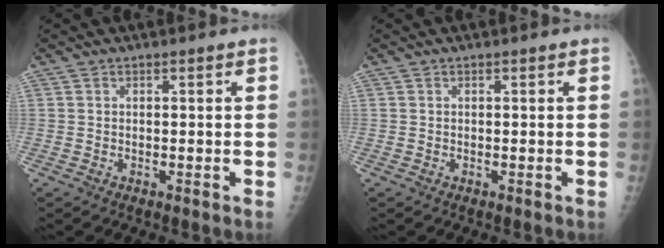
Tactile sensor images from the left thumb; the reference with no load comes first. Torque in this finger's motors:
{"motor_torque": [0.00, 0.00, -0.07, -0.07, 0.00]}